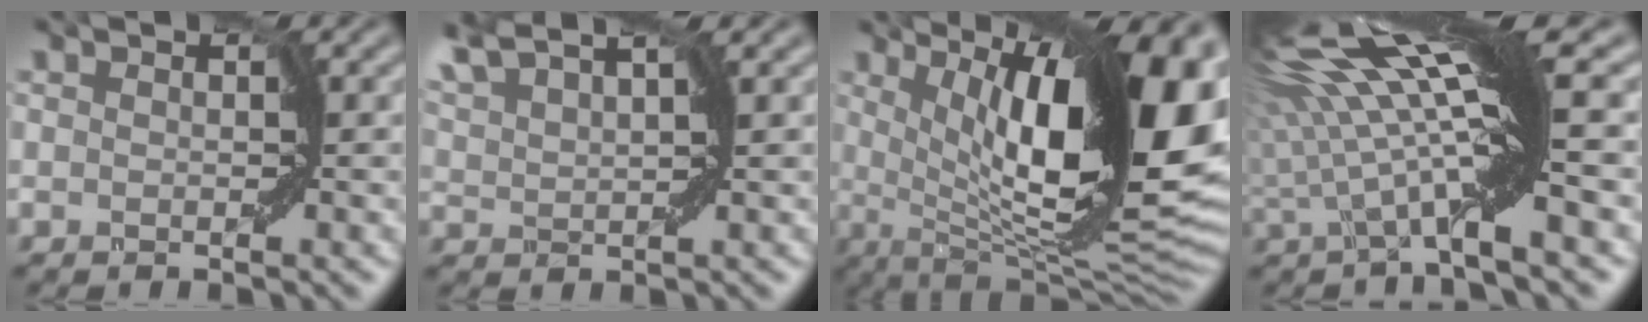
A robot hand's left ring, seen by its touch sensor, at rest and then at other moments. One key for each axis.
{"total": 4.3, "fx": 3.8, "fy": 0.7, "fz": 2.0, "tx": -0.057, "ty": 0.022, "tz": 0.063}
{"total": 16.6, "fx": 3.7, "fy": 4.6, "fz": 15.4, "tx": -0.182, "ty": 0.000, "tz": 0.059}
{"total": 10.2, "fx": 1.2, "fy": 1.6, "fz": 10.0, "tx": -0.187, "ty": 0.014, "tz": 0.016}